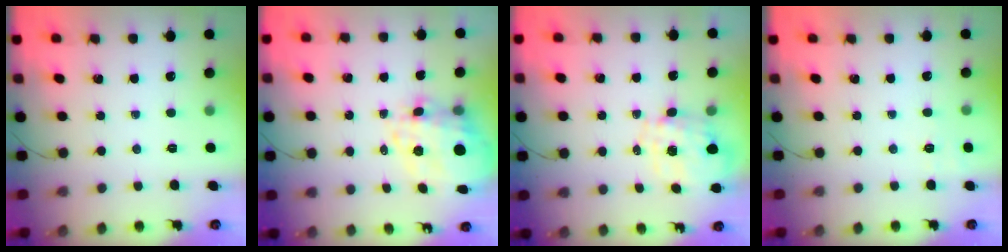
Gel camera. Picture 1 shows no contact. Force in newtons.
{"total": 8.7, "press": 8.2, "slide": 3.0}
{"total": 1.3, "press": 1.2, "slide": 0.4}
{"total": 7.0, "press": 6.7, "slide": 2.2}